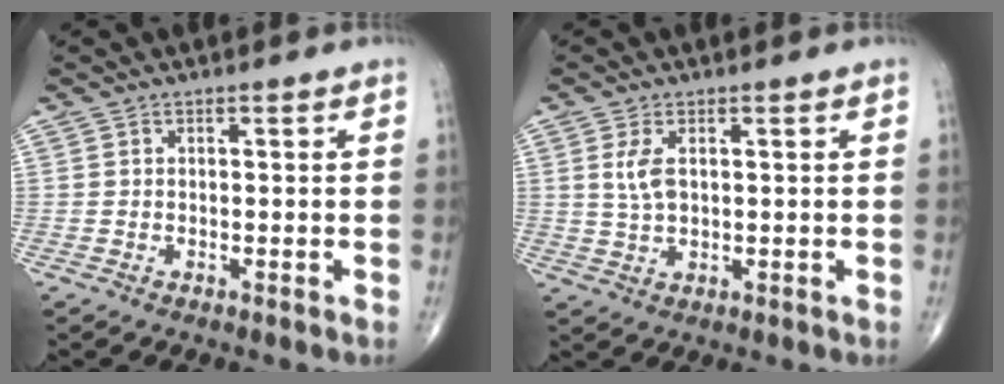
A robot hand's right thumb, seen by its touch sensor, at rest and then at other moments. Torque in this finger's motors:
{"motor_torque": [-0.16, 0.28, 0.63, 0.18, 0.00]}